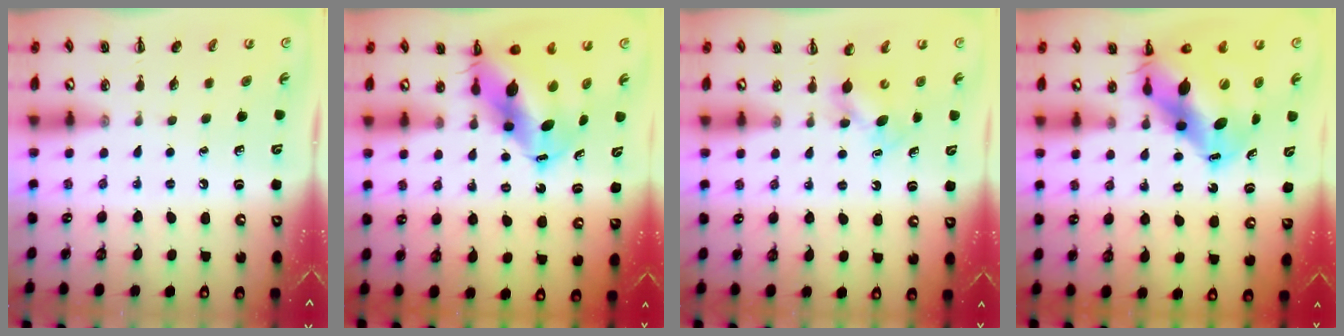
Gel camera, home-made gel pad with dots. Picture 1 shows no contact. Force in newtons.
{"total": 13.1, "press": 12.6, "slide": 3.5}
{"total": 4.4, "press": 4.3, "slide": 0.8}
{"total": 13.4, "press": 12.9, "slide": 3.6}